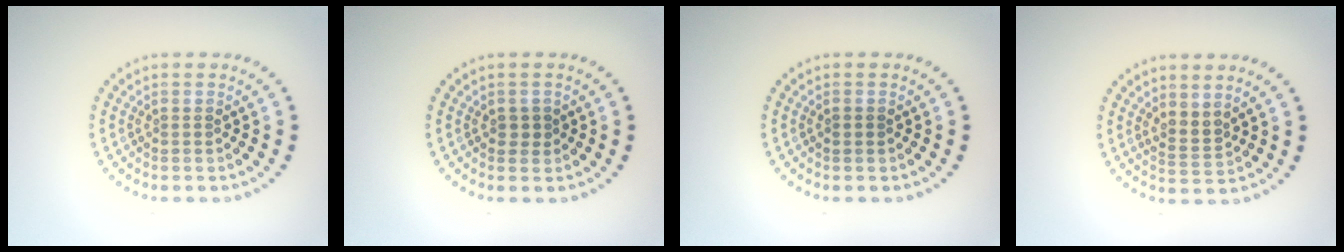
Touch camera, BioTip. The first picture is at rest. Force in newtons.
{"total": 1.2, "press": 1.2, "slide": 0.3}
{"total": 0.9, "press": 0.9, "slide": 0.1}
{"total": 2.0, "press": 1.5, "slide": 1.3}